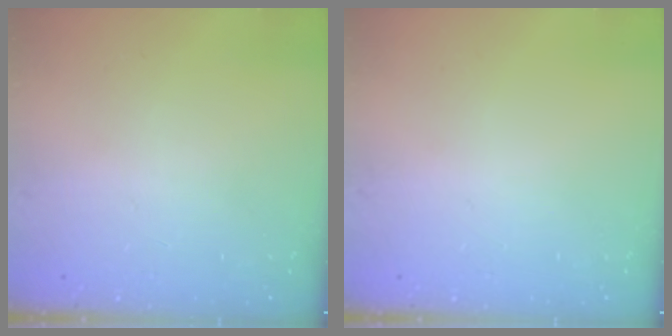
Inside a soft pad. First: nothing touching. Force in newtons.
{"total": 0.0}